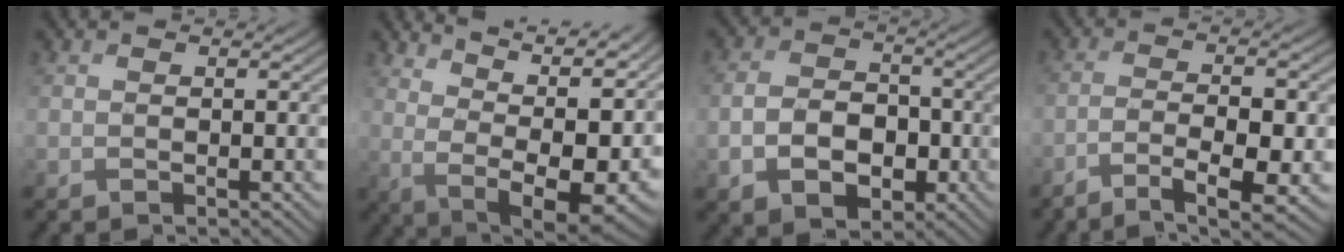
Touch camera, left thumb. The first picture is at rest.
{"total": 15.6, "force": [7.6, 6.3, 12.0], "torque": [-0.178, 0.016, 0.125]}
{"total": 6.8, "force": [-2.6, 4.7, 4.1], "torque": [-0.079, -0.009, -0.052]}
{"total": 6.7, "force": [-4.8, 0.6, 4.6], "torque": [-0.062, -0.001, -0.088]}